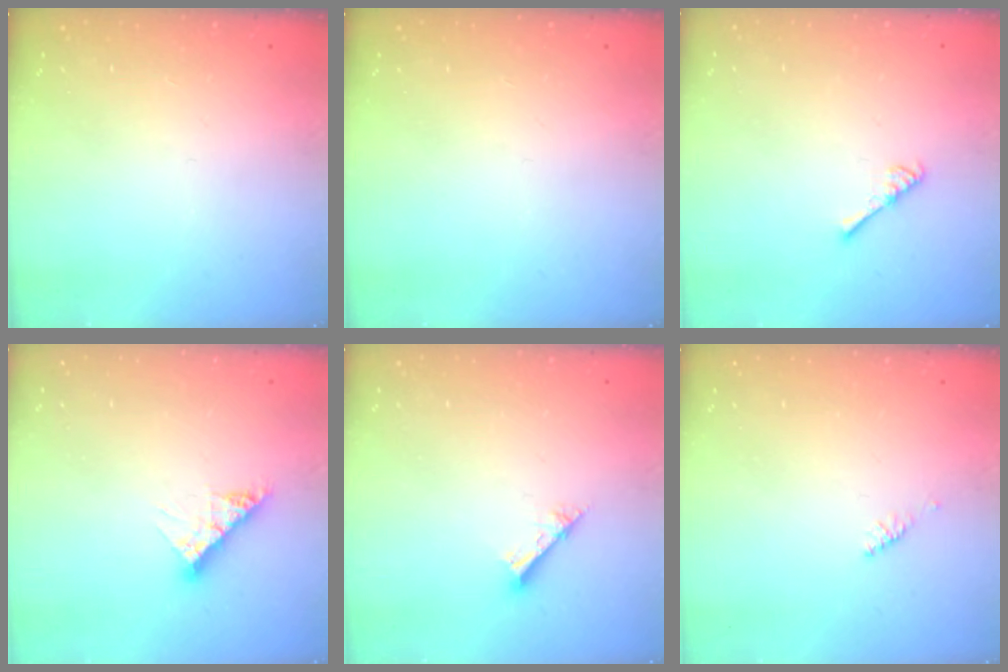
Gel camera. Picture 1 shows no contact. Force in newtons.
{"total": 0.0}
{"total": 2.6, "press": 2.6, "slide": 0.5}
{"total": 8.6, "press": 8.5, "slide": 0.9}
{"total": 2.6, "press": 2.6, "slide": 0.2}
{"total": 2.4, "press": 2.3, "slide": 0.7}